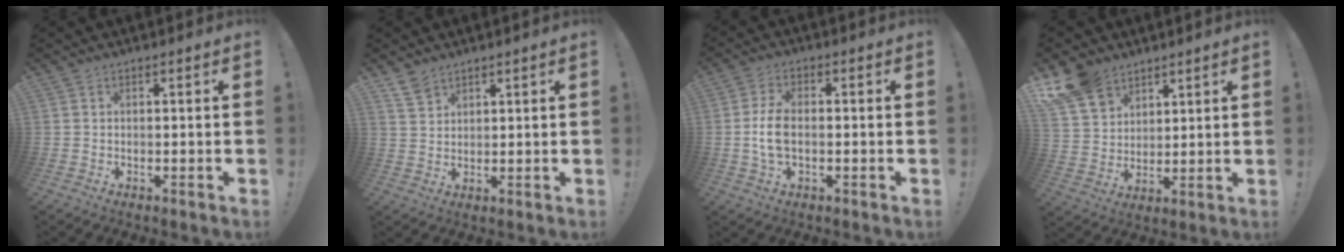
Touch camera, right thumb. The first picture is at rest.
{"total": 4.6, "force": [3.7, 2.5, 1.2], "torque": [-0.016, -0.024, 0.070]}
{"total": 7.3, "force": [-0.9, 4.1, 6.0], "torque": [-0.123, 0.001, -0.014]}
{"total": 12.0, "force": [8.5, 7.5, 4.1], "torque": [-0.082, -0.048, 0.168]}